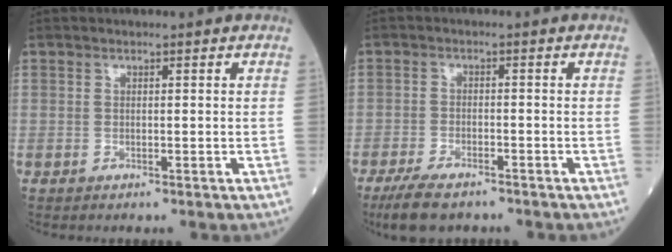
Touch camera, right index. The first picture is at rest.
{"total": 6.7, "force": [-5.3, 2.0, 3.6], "torque": [-0.068, -0.012, -0.092]}